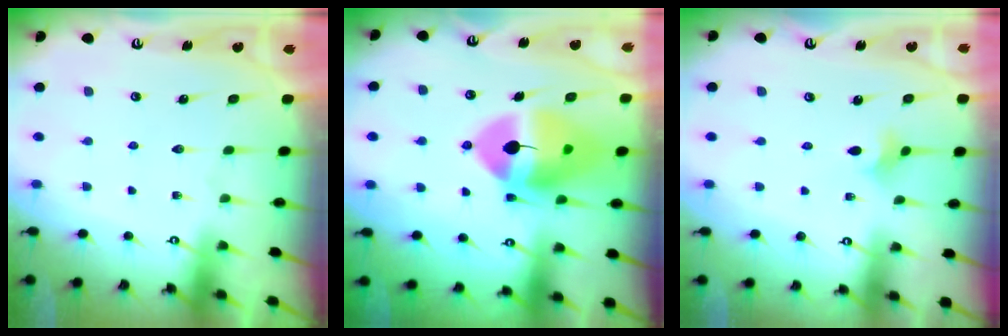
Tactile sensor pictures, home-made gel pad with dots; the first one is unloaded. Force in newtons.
{"total": 15.4, "press": 15.2, "slide": 2.4}
{"total": 2.2, "press": 2.1, "slide": 0.6}